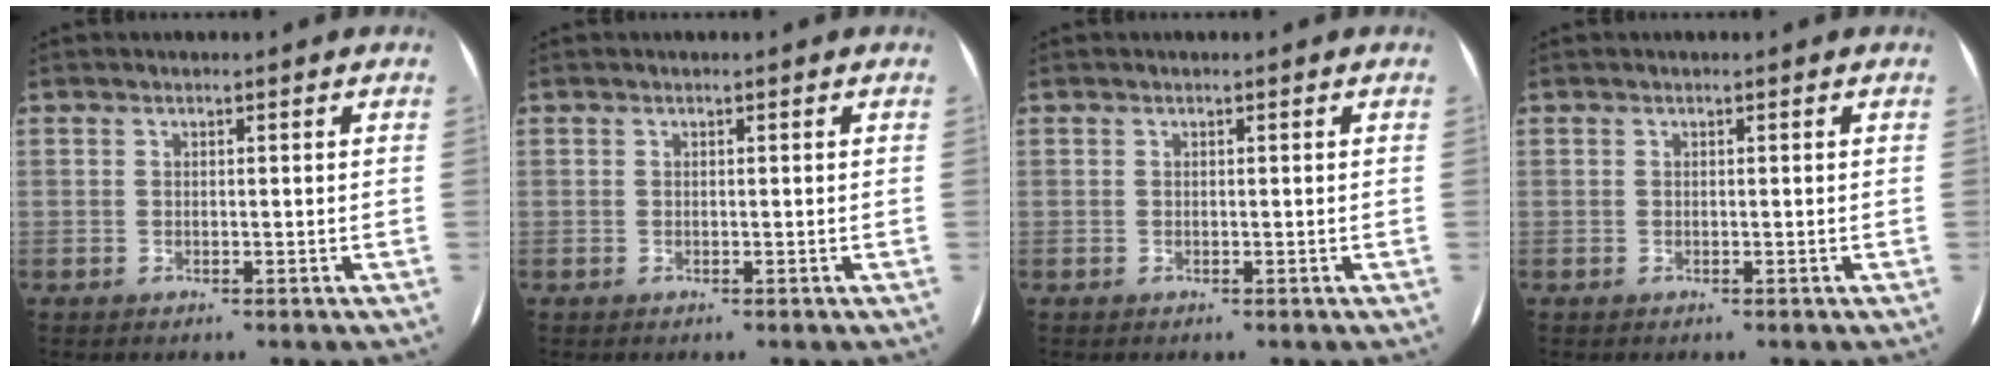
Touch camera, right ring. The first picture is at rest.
{"total": 0.0}
{"total": 0.0}
{"total": 0.0}